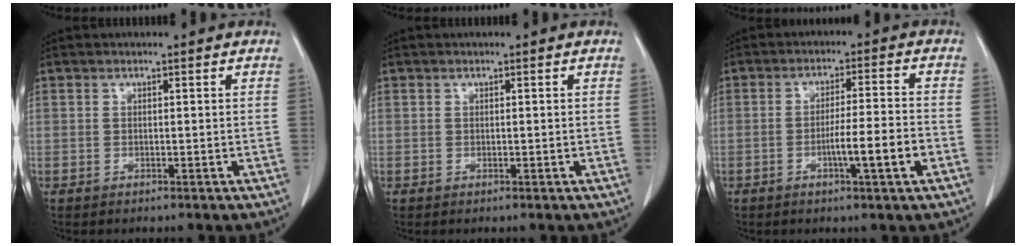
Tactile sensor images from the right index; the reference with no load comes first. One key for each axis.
{"total": 0.0}
{"total": 7.1, "fx": -2.6, "fy": -0.1, "fz": 6.6, "tx": -0.104, "ty": -0.001, "tz": -0.042}